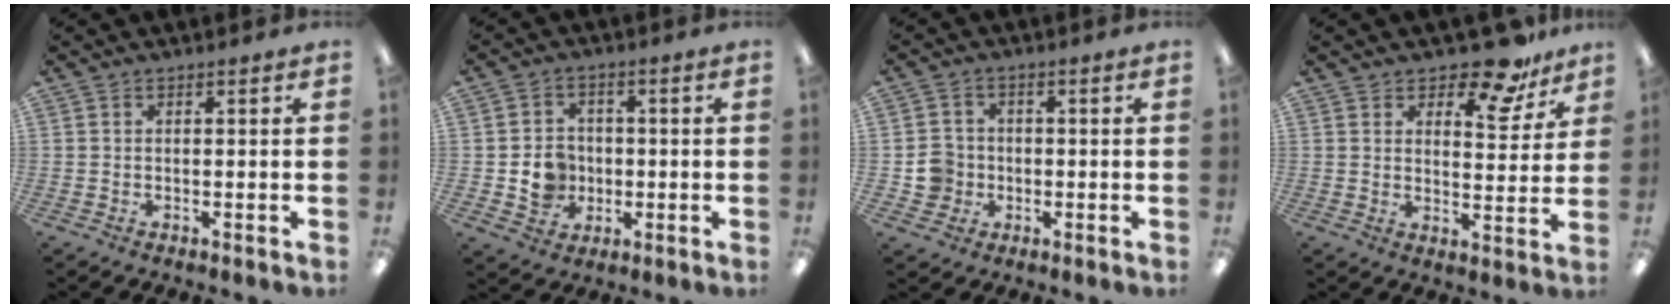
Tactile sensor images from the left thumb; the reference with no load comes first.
{"total": 7.3, "force": [-1.1, 6.5, 3.1], "torque": [-0.058, 0.012, -0.017]}
{"total": 5.7, "force": [-1.0, 5.4, 1.4], "torque": [-0.029, 0.013, -0.016]}
{"total": 11.0, "force": [8.8, 4.2, 5.2], "torque": [-0.066, -0.058, 0.154]}